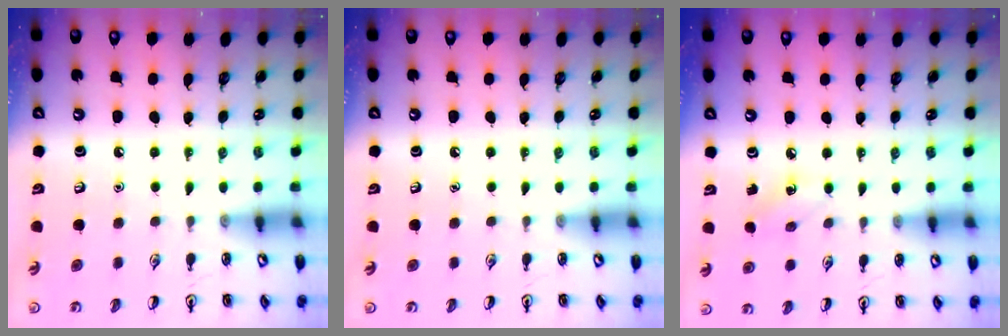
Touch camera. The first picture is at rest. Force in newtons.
{"total": 0.0}
{"total": 5.0, "press": 4.7, "slide": 1.7}